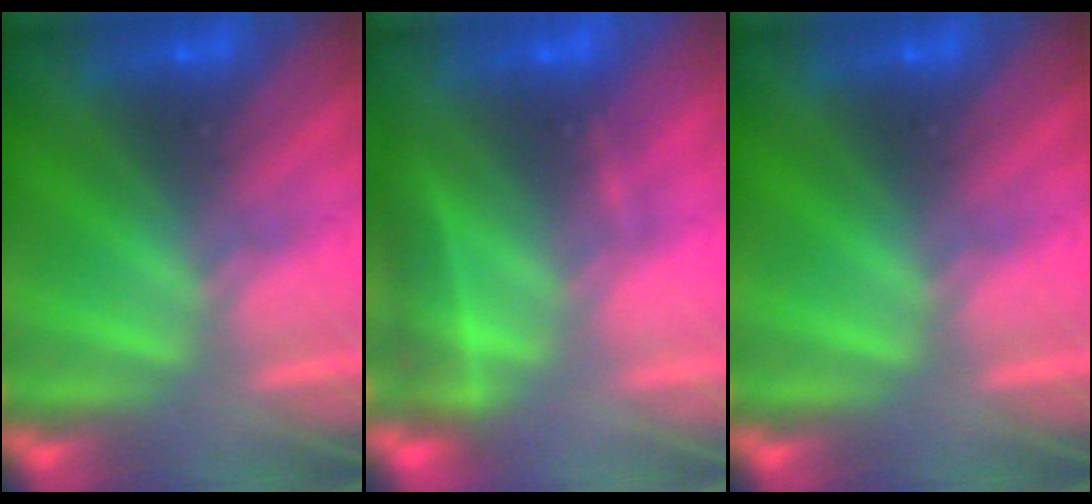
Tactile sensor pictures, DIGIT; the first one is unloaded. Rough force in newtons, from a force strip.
{"total": 2.3}
{"total": 0.0}